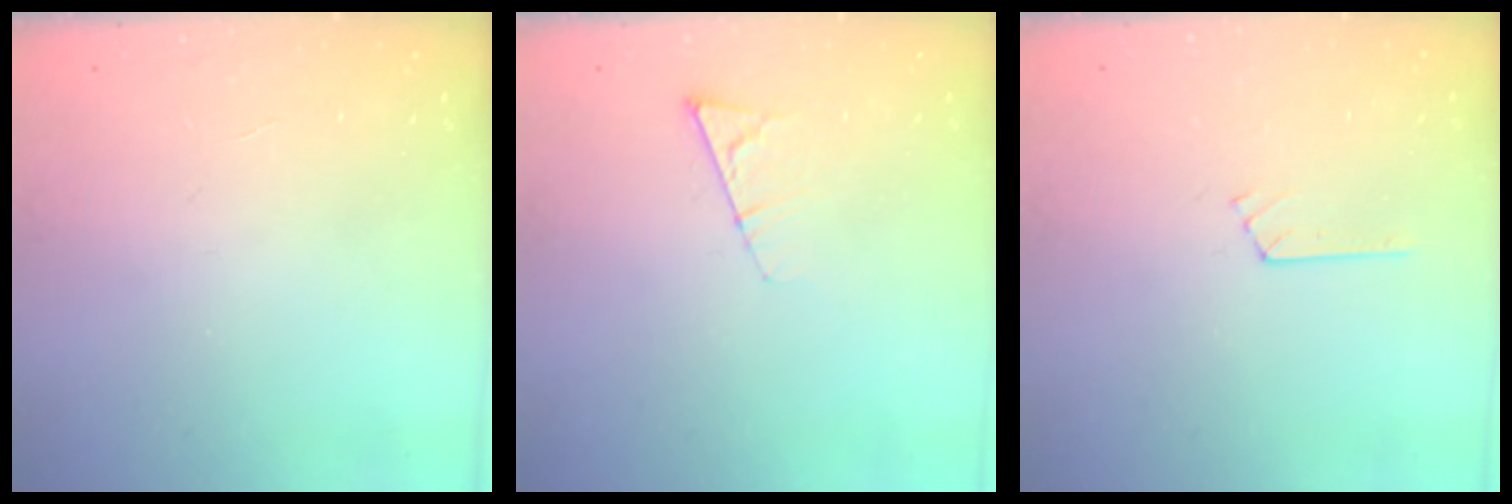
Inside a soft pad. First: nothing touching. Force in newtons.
{"total": 5.5, "press": 5.5, "slide": 0.7}
{"total": 2.8, "press": 2.8, "slide": 0.4}